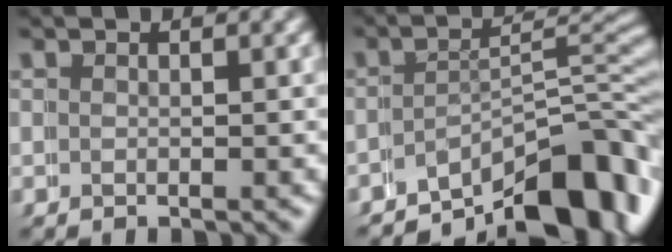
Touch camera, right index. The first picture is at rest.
{"total": 9.8, "force": [-6.6, 3.4, 6.4], "torque": [-0.077, -0.019, -0.097]}